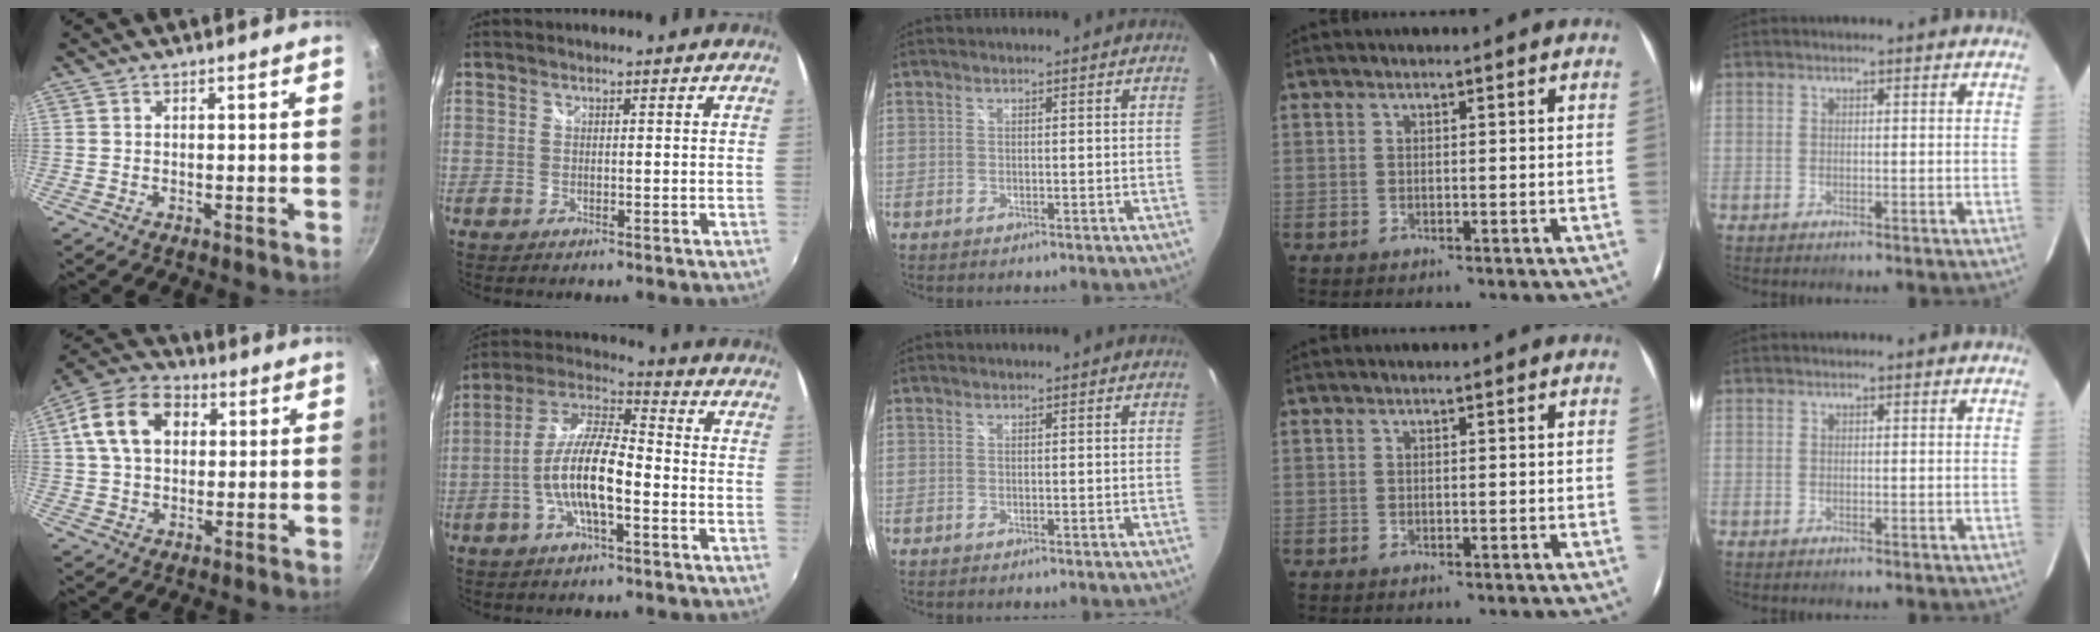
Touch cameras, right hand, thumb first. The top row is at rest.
{"thumb": {"total": 12.8, "force": [3.1, 9.2, 8.4], "torque": [-0.128, 0.018, 0.036]}, "index": {"total": 12.0, "force": [-3.6, 3.4, 10.9], "torque": [-0.226, 0.004, -0.069]}}